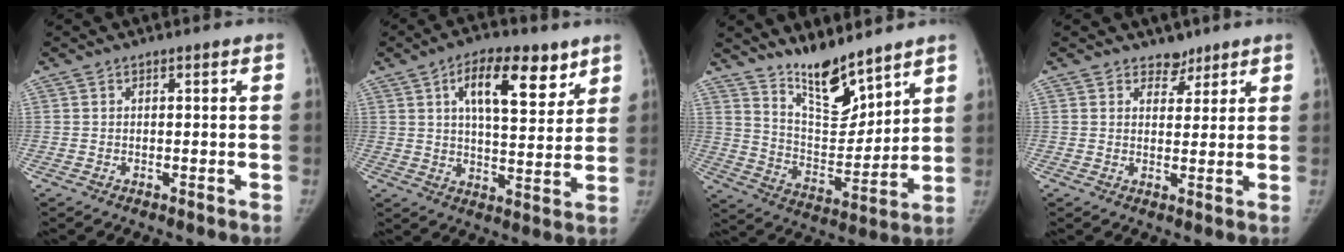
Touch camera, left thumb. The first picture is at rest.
{"total": 13.7, "force": [6.9, 6.0, 10.1], "torque": [-0.125, -0.025, 0.109]}
{"total": 12.6, "force": [10.2, 3.8, 6.3], "torque": [-0.075, -0.086, 0.190]}
{"total": 3.2, "force": [2.5, 1.9, 0.3], "torque": [0.019, -0.016, 0.035]}